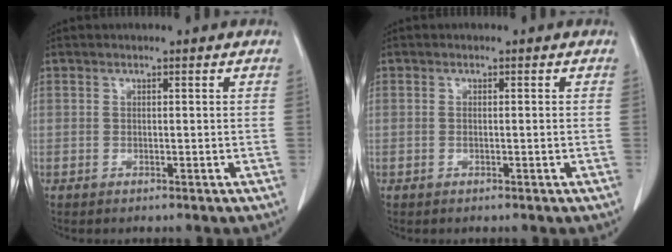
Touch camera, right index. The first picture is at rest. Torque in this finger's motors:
{"motor_torque": [-0.13, -0.03, -0.05, -0.01]}